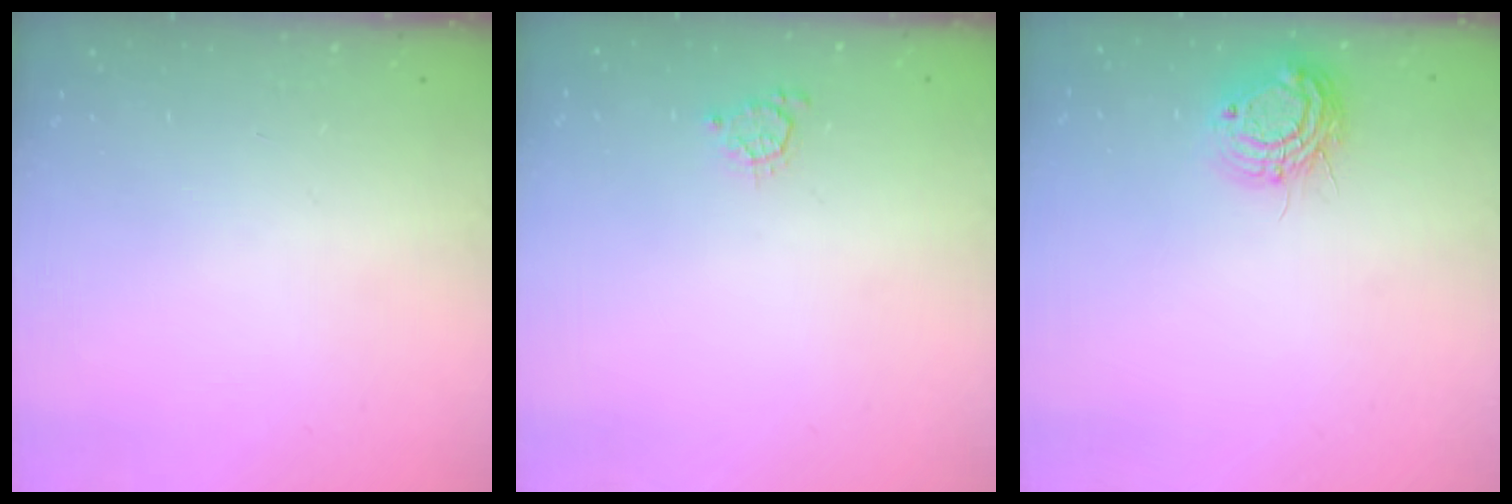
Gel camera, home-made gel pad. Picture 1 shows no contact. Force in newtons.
{"total": 4.3, "press": 4.2, "slide": 0.5}
{"total": 9.9, "press": 9.9, "slide": 0.7}